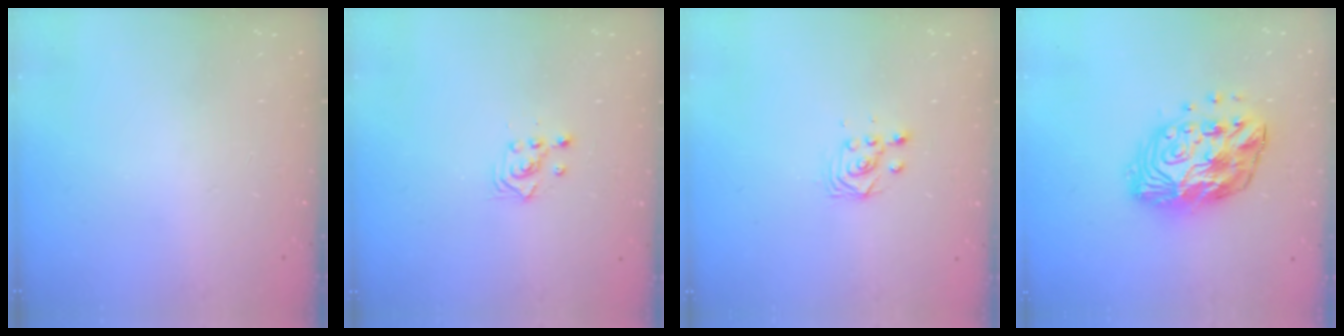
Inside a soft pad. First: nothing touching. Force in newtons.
{"total": 2.3, "press": 2.3, "slide": 0.3}
{"total": 2.9, "press": 2.9, "slide": 0.1}
{"total": 15.1, "press": 15.1, "slide": 0.7}